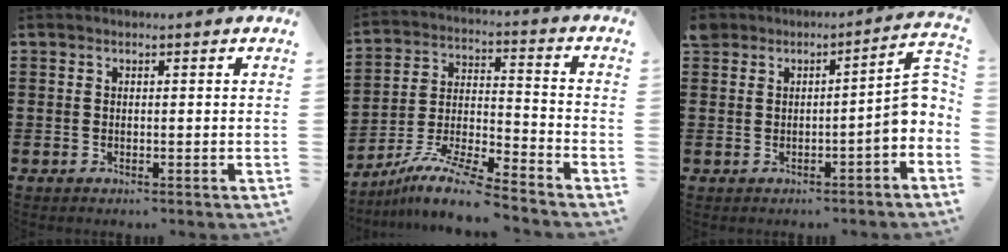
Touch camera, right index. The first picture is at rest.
{"total": 10.0, "force": [-8.7, 0.6, 4.8], "torque": [-0.096, 0.010, -0.174]}
{"total": 6.2, "force": [0.2, 2.4, 5.7], "torque": [-0.074, -0.004, 0.002]}